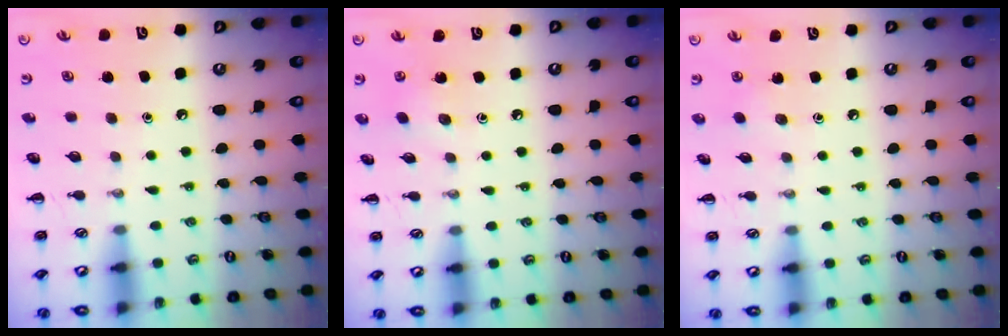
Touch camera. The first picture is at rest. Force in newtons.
{"total": 2.8, "press": 2.7, "slide": 0.8}
{"total": 3.9, "press": 3.7, "slide": 1.0}